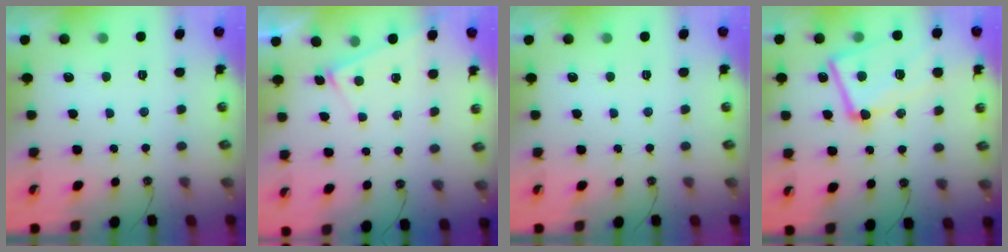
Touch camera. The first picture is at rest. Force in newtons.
{"total": 2.6, "press": 2.6, "slide": 0.2}
{"total": 0.0}
{"total": 11.4, "press": 11.2, "slide": 2.3}